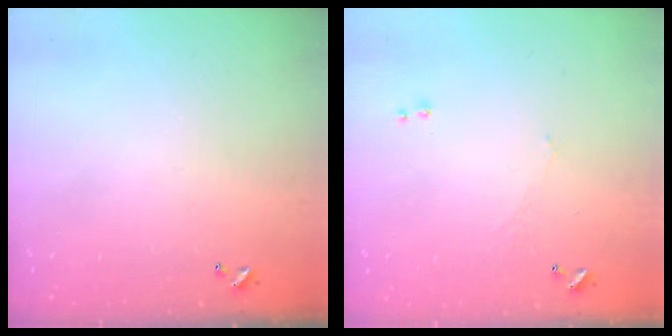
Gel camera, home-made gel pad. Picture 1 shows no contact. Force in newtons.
{"total": 0.7, "press": 0.3, "slide": 0.6}